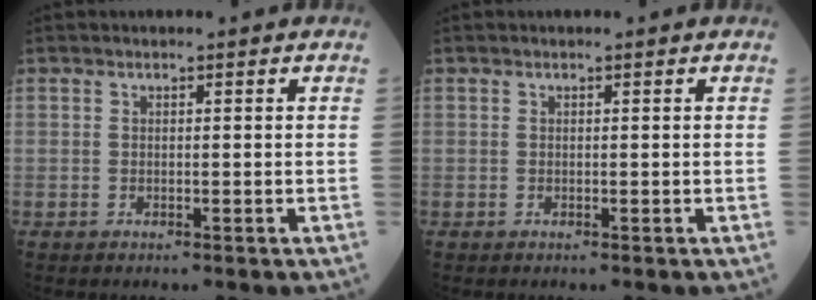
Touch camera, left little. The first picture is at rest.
{"total": 0.0}